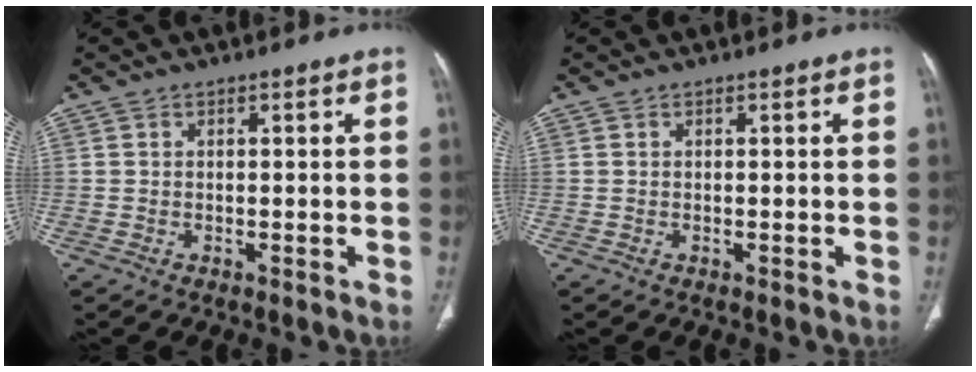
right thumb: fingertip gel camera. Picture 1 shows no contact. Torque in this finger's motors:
{"motor_torque": [0.06, 0.06, -0.14, -0.13, 0.03]}